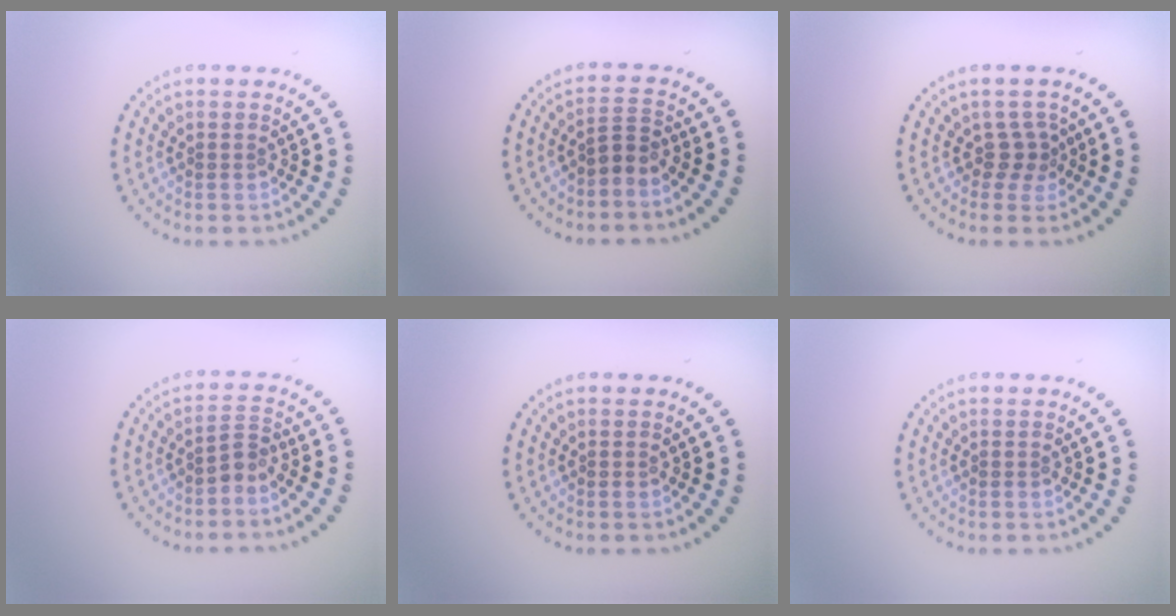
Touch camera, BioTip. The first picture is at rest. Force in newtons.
{"total": 1.8, "press": 1.4, "slide": 1.2}
{"total": 1.8, "press": 1.2, "slide": 1.4}
{"total": 1.5, "press": 1.2, "slide": 0.9}
{"total": 0.0}
{"total": 0.0}